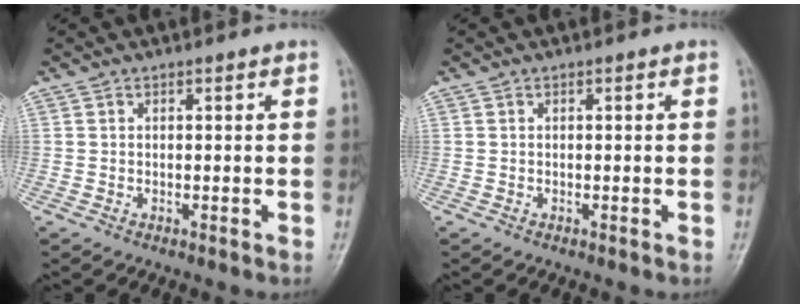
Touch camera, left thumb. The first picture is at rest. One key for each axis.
{"total": 0.0}